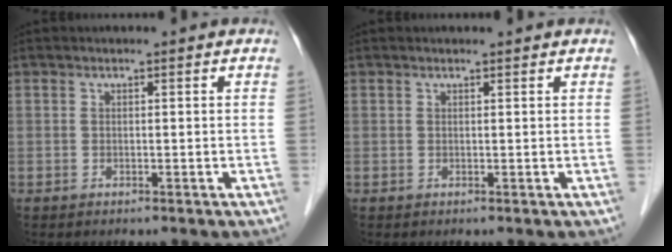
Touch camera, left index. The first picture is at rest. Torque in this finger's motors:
{"motor_torque": [0.15, -0.07, 0.04, -0.01]}